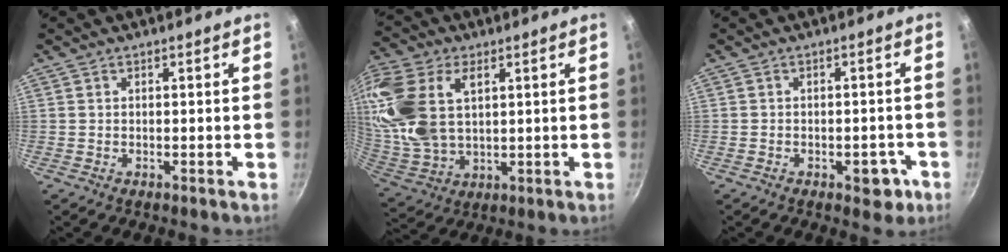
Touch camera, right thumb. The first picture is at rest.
{"total": 20.1, "force": [6.1, 12.6, 14.5], "torque": [-0.312, -0.011, 0.127]}
{"total": 4.8, "force": [-2.2, 2.8, 3.3], "torque": [-0.014, 0.019, -0.018]}